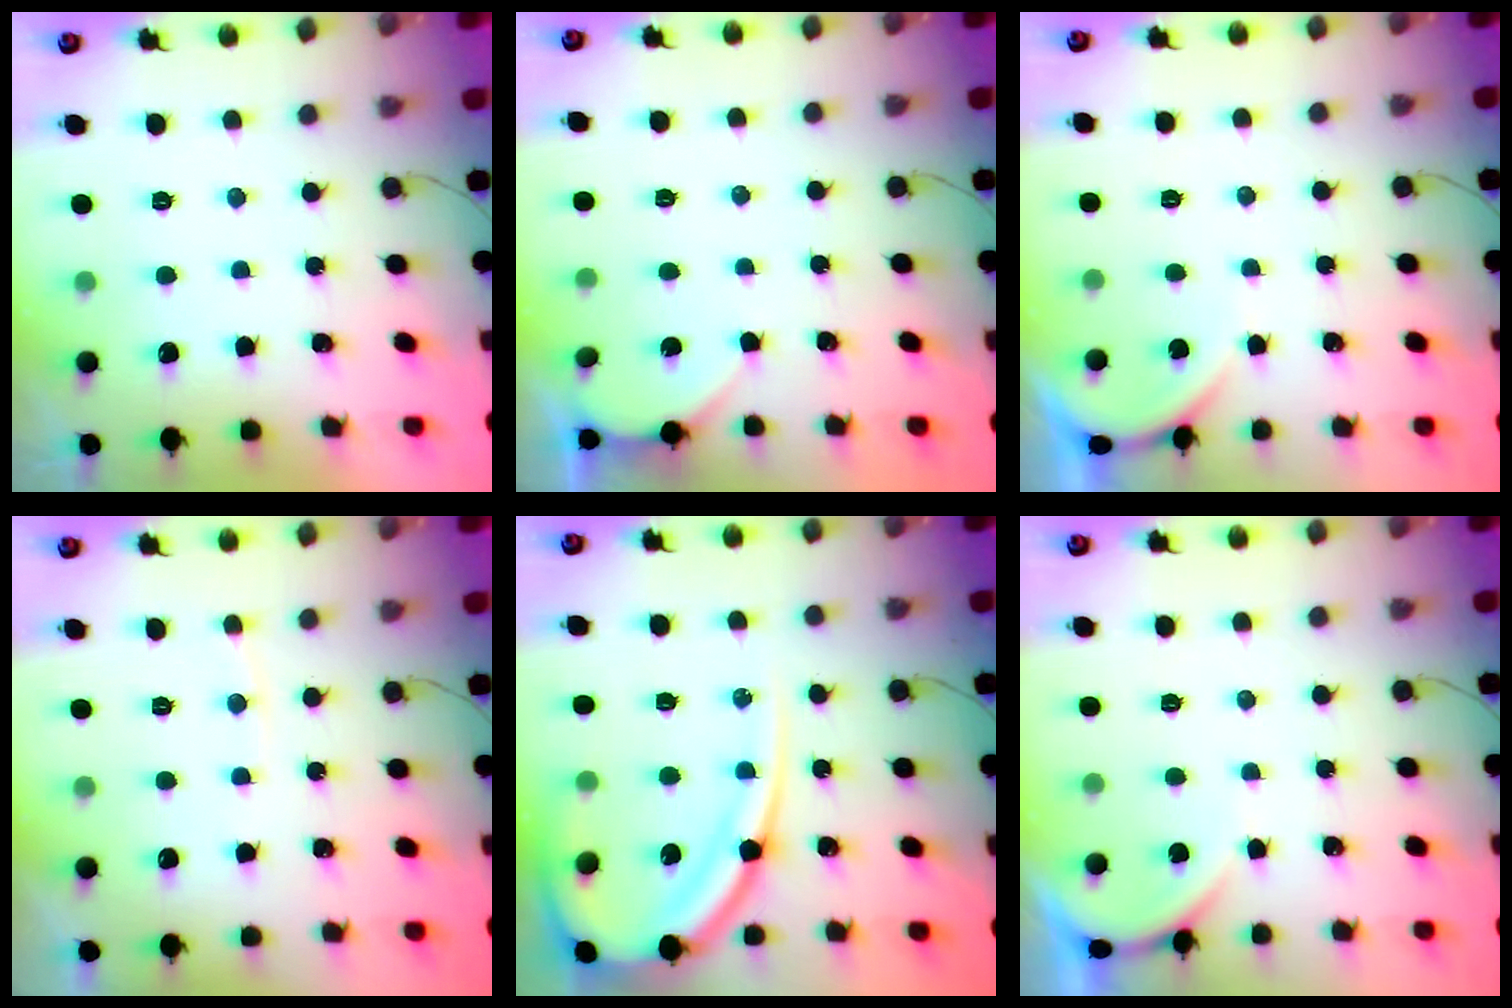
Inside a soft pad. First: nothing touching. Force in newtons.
{"total": 1.9, "press": 1.9, "slide": 0.3}
{"total": 1.6, "press": 1.6, "slide": 0.4}
{"total": 3.2, "press": 3.2, "slide": 0.3}
{"total": 16.7, "press": 16.6, "slide": 1.8}
{"total": 1.6, "press": 1.6, "slide": 0.4}